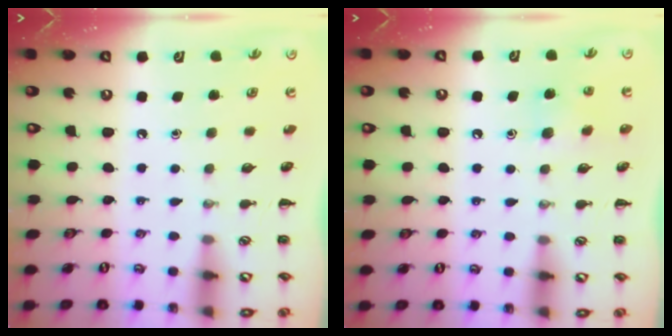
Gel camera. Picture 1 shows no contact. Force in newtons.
{"total": 7.9, "press": 7.7, "slide": 1.7}